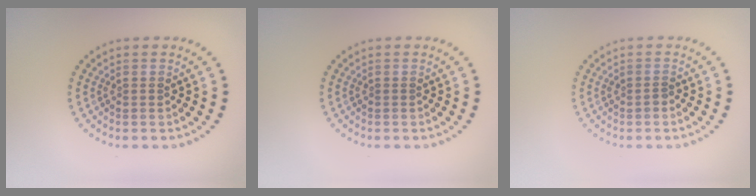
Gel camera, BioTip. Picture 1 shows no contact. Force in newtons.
{"total": 0.0}
{"total": 0.6, "press": 0.6, "slide": 0.3}